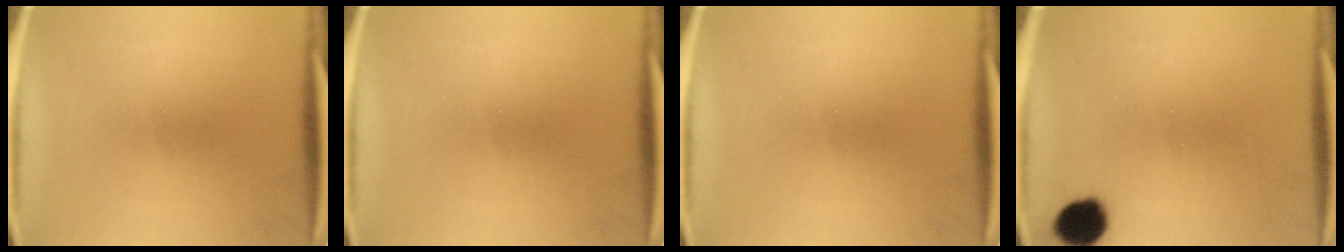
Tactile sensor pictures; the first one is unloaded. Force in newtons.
{"total": 0.0}
{"total": 0.0}
{"total": 7.2}